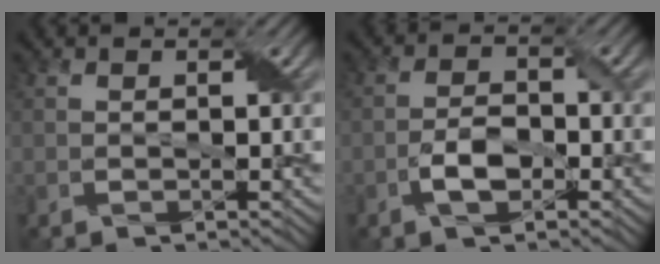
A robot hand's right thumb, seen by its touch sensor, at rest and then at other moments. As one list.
[{"total": 4.2, "force": [-1.9, 2.0, 3.1], "torque": [-0.064, 0.004, -0.039]}]